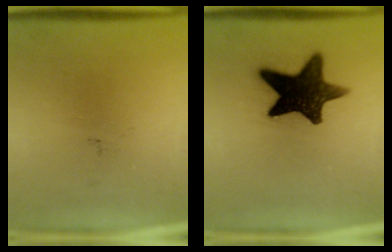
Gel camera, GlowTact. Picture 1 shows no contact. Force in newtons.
{"total": 14.9}